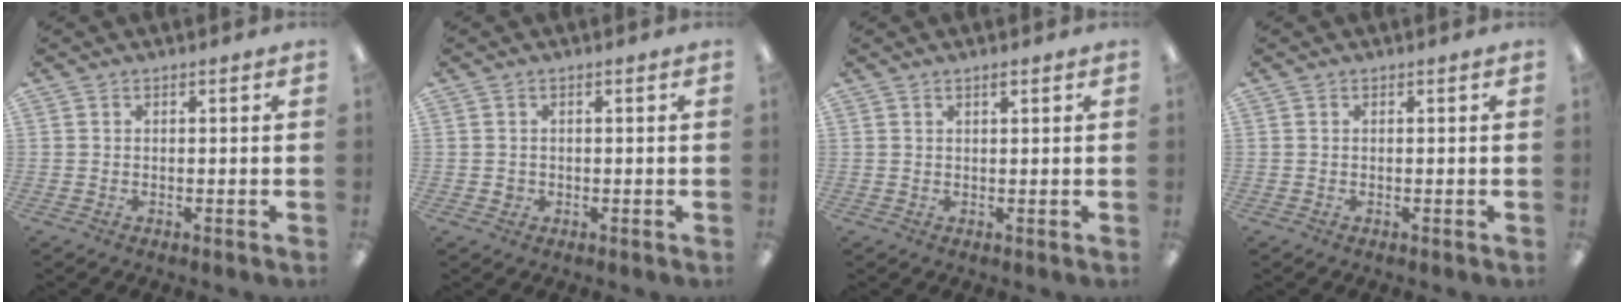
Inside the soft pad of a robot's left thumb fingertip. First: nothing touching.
{"total": 1.3, "force": [-0.2, 1.2, 0.4], "torque": [-0.009, 0.004, -0.007]}
{"total": 1.4, "force": [1.0, 0.2, 0.8], "torque": [-0.011, -0.003, 0.016]}
{"total": 0.0}